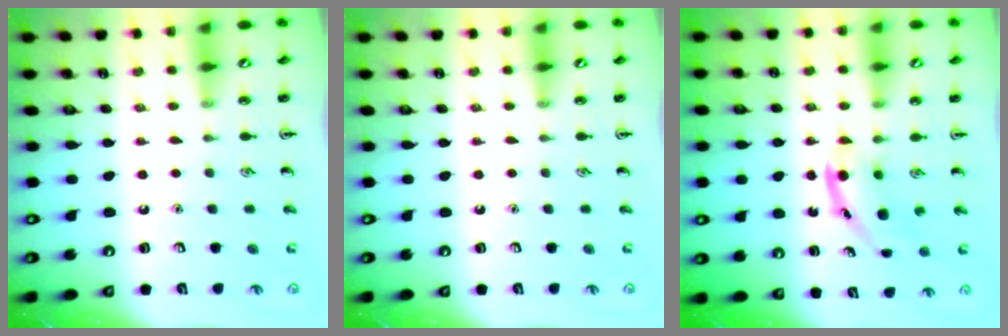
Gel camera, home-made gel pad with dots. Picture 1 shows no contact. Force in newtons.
{"total": 0.0}
{"total": 5.2, "press": 5.1, "slide": 0.9}